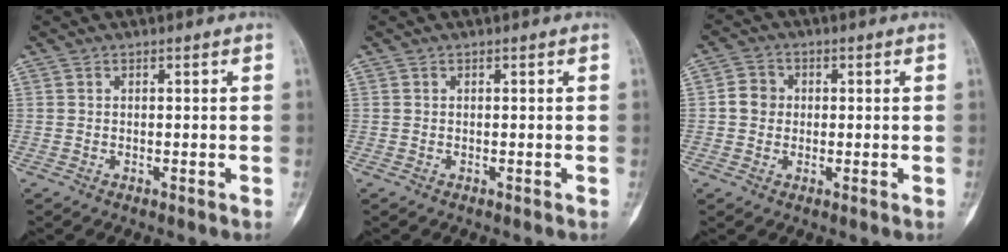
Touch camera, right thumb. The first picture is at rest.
{"total": 0.0}
{"total": 4.1, "force": [0.2, 3.8, 1.6], "torque": [-0.011, 0.007, -0.004]}